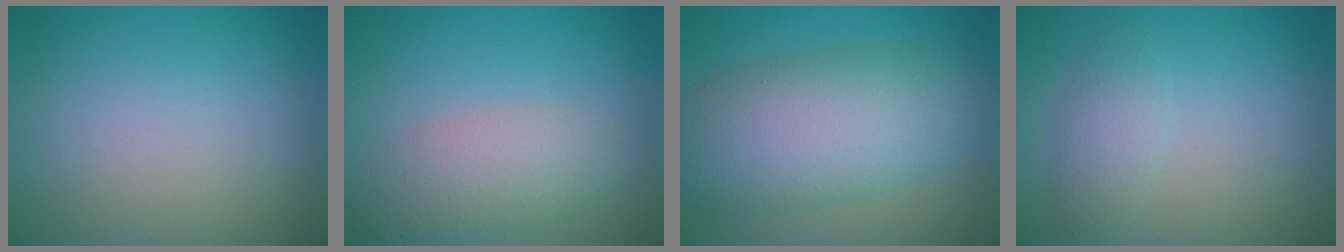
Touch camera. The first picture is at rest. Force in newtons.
{"total": 4.1, "press": 4.1, "slide": 0.2}
{"total": 9.4, "press": 9.4, "slide": 0.5}
{"total": 2.2, "press": 2.2, "slide": 0.2}